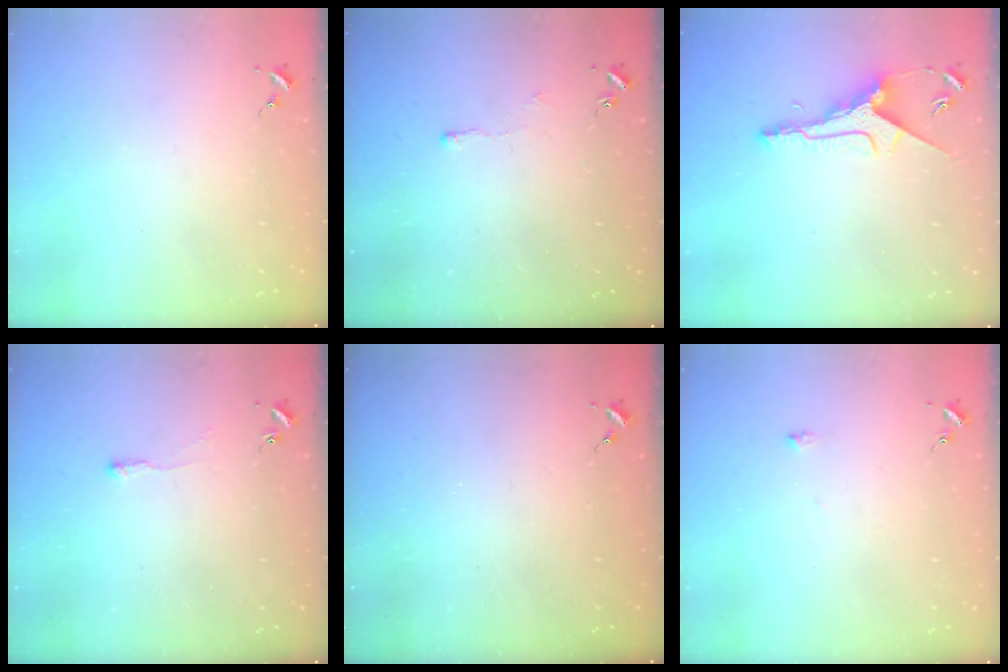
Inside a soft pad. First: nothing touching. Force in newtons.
{"total": 2.8, "press": 2.8, "slide": 0.6}
{"total": 10.3, "press": 10.3, "slide": 0.1}
{"total": 2.5, "press": 2.5, "slide": 0.5}
{"total": 0.0}
{"total": 3.9, "press": 3.9, "slide": 0.6}